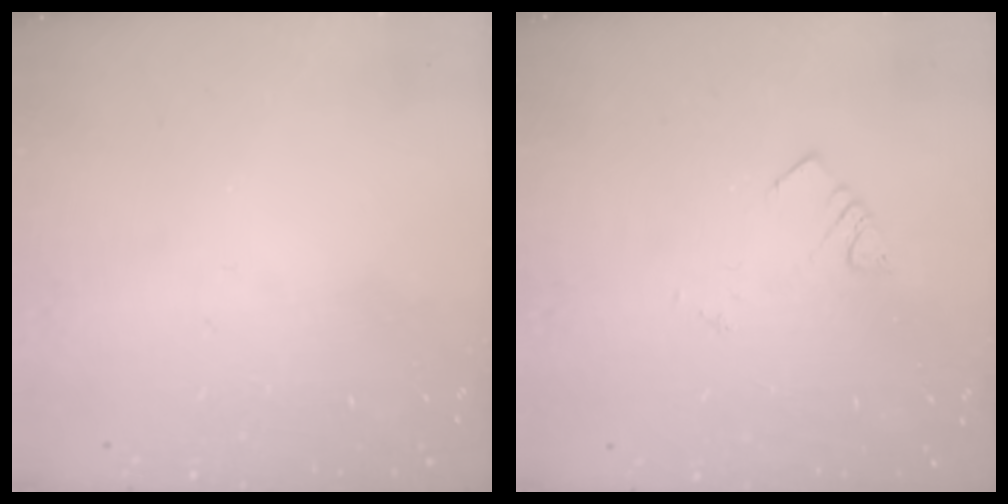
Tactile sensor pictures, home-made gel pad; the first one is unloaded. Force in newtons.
{"total": 1.9, "press": 1.9, "slide": 0.1}